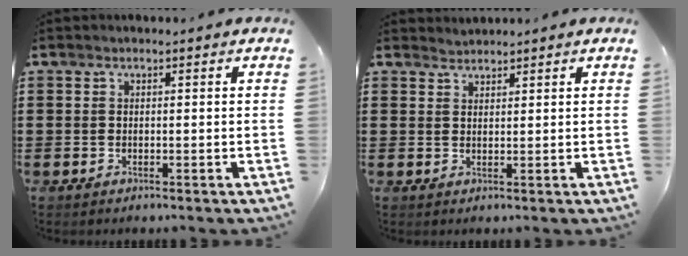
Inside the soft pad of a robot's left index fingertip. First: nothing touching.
{"total": 1.4, "force": [1.3, 0.1, -0.3], "torque": [0.001, 0.000, 0.028]}